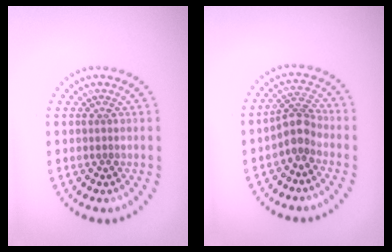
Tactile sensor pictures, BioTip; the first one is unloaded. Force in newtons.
{"total": 2.8, "press": 2.1, "slide": 1.8}